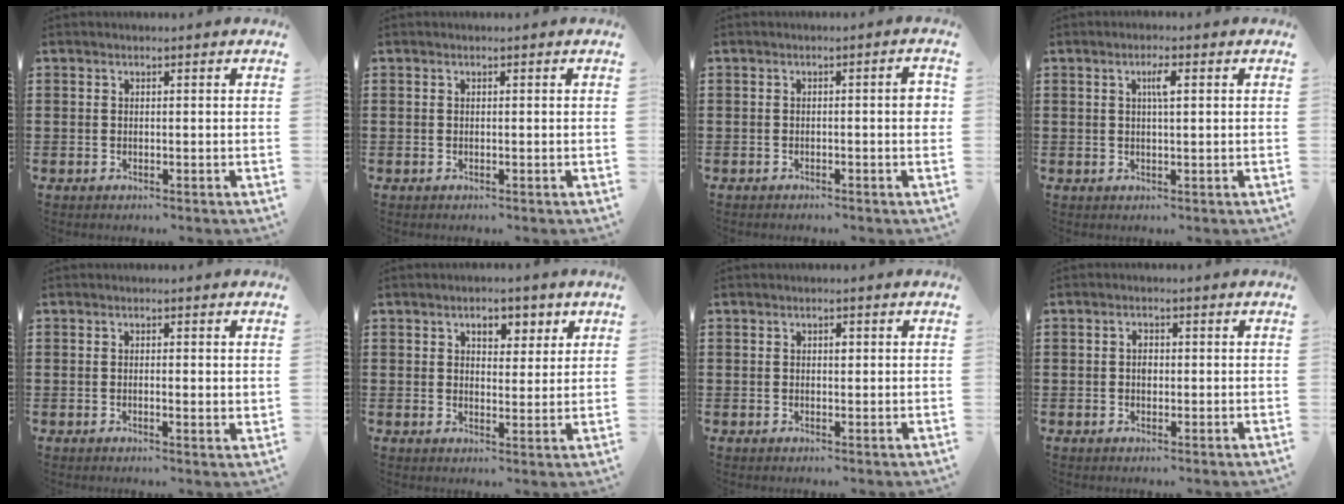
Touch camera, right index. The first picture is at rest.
{"total": 0.0}
{"total": 2.3, "force": [-0.7, 0.4, 2.2], "torque": [-0.027, -0.002, -0.015]}
{"total": 2.4, "force": [0.6, 0.4, 2.3], "torque": [-0.038, 0.001, 0.006]}
{"total": 1.0, "force": [0.0, 0.2, 0.9], "torque": [-0.018, 0.000, 0.000]}
{"total": 3.9, "force": [2.2, 2.4, 2.1], "torque": [-0.029, 0.002, 0.031]}
{"total": 0.9, "force": [0.2, 0.4, 0.7], "torque": [-0.015, 0.001, 0.004]}
{"total": 1.7, "force": [0.0, 1.0, 1.3], "torque": [-0.027, 0.005, -0.001]}